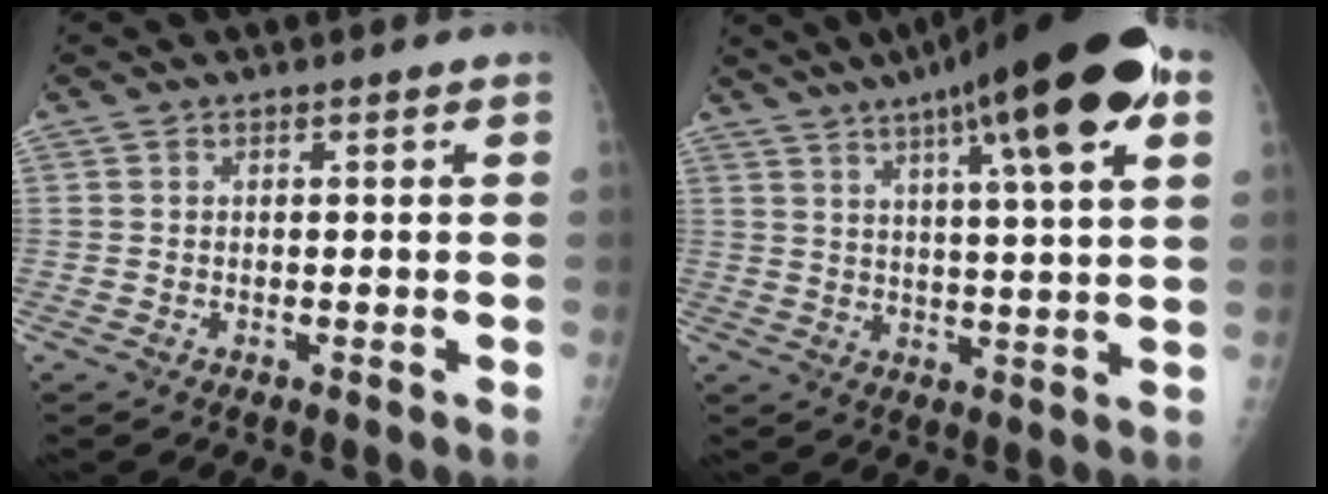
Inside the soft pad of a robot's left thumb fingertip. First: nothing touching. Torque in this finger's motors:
{"motor_torque": [2.65, 1.77, 1.67, -1.09, 0.34]}